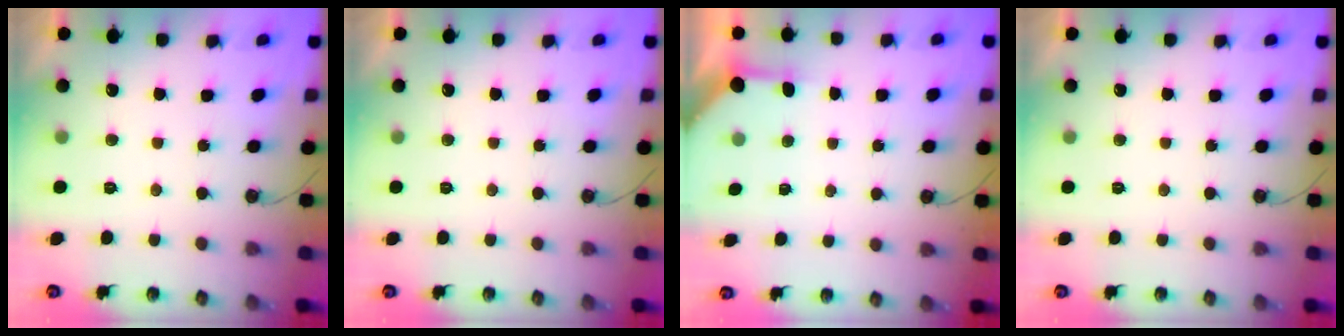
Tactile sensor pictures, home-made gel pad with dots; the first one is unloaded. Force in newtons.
{"total": 0.0}
{"total": 3.0, "press": 3.0, "slide": 0.4}
{"total": 0.0}